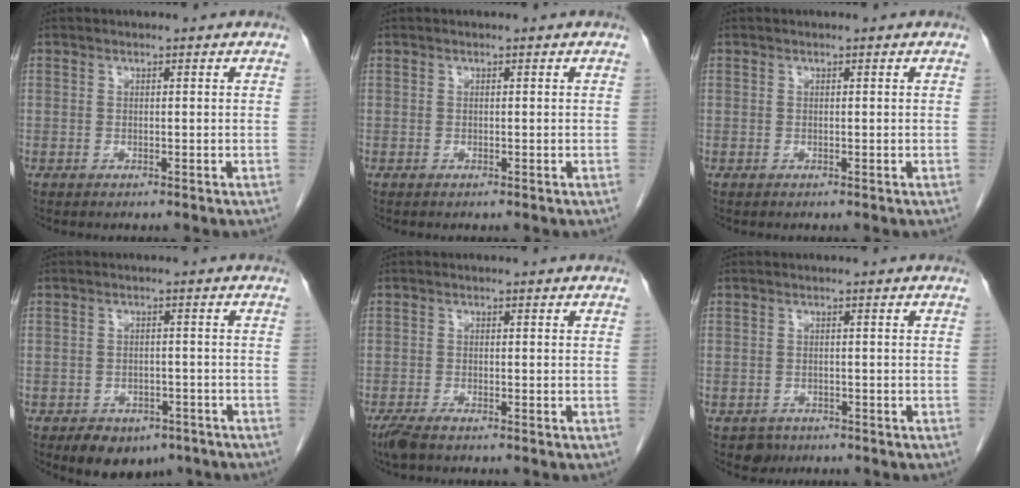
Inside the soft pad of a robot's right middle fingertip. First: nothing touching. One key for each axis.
{"total": 0.0}
{"total": 0.0}
{"total": 7.2, "fx": -5.1, "fy": 4.3, "fz": 2.8, "tx": -0.034, "ty": 0.004, "tz": -0.066}
{"total": 3.0, "fx": -2.3, "fy": 0.6, "fz": 1.8, "tx": -0.039, "ty": -0.009, "tz": -0.042}
{"total": 1.9, "fx": -1.3, "fy": 1.4, "fz": 0.1, "tx": -0.006, "ty": 0.005, "tz": -0.019}